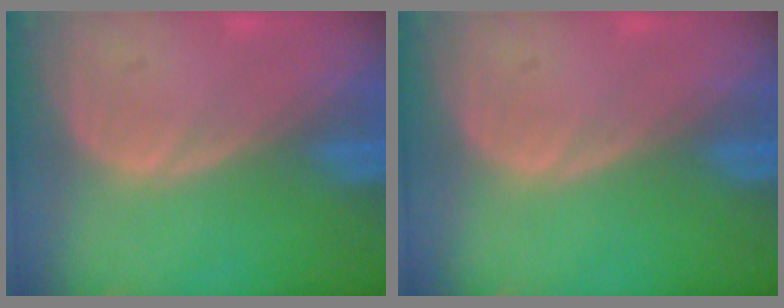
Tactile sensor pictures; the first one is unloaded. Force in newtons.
{"total": 0.0}